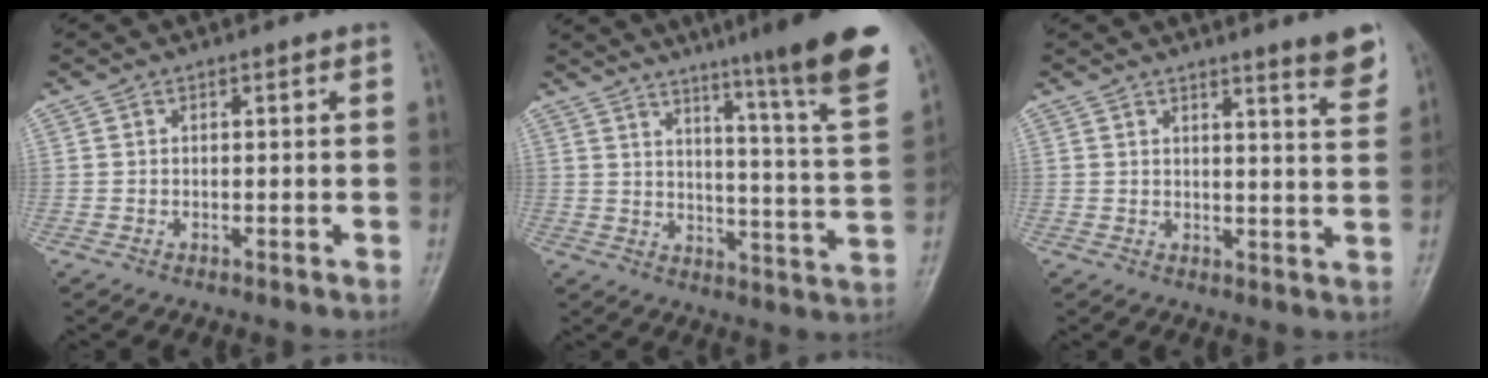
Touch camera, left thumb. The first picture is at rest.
{"total": 21.7, "force": [15.1, 0.9, 15.6], "torque": [-0.194, -0.088, 0.203]}
{"total": 5.9, "force": [4.4, 0.1, 4.0], "torque": [-0.042, -0.037, 0.054]}